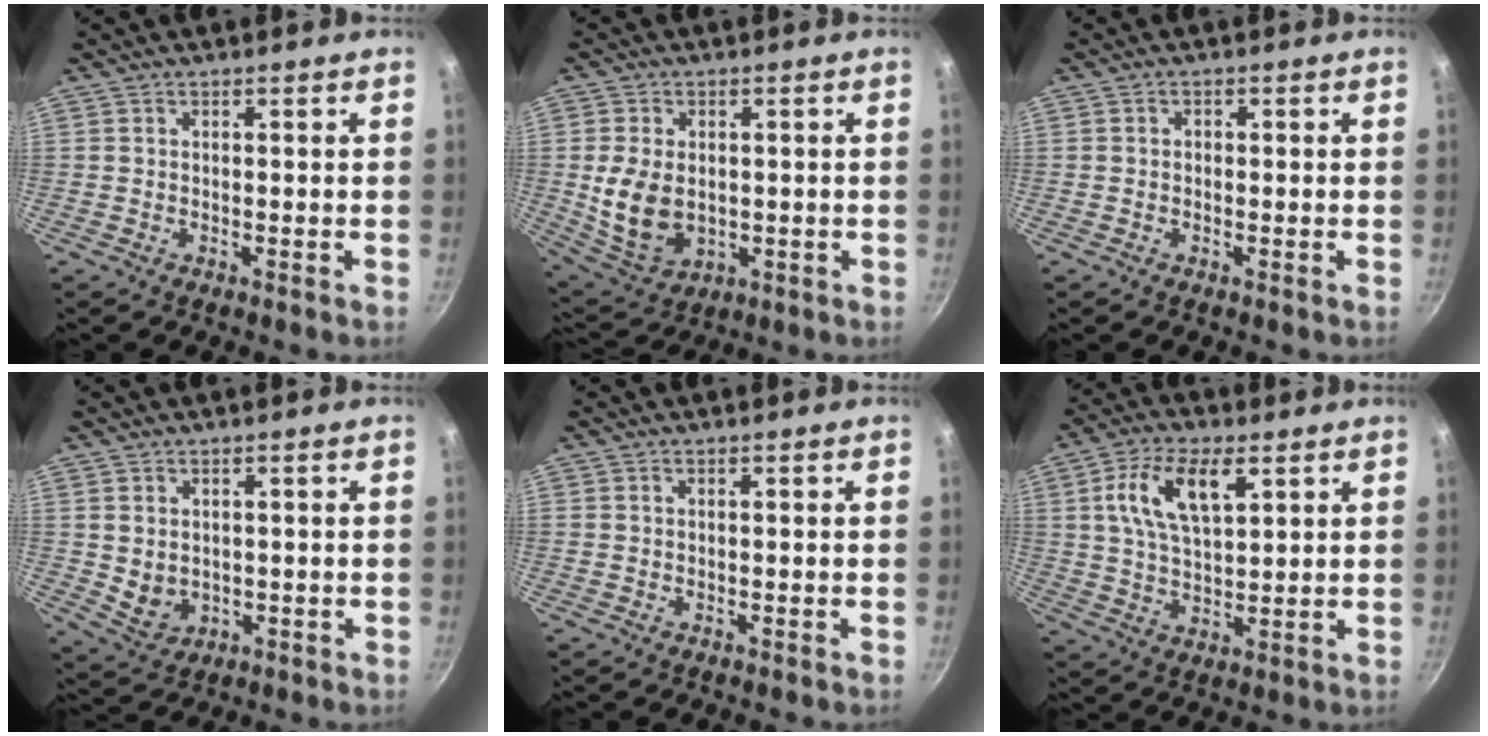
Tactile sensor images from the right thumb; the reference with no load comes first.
{"total": 10.8, "force": [-0.1, 7.6, 7.7], "torque": [-0.137, -0.011, 0.016]}
{"total": 0.8, "force": [-0.2, 0.7, 0.4], "torque": [-0.004, 0.003, -0.005]}
{"total": 4.9, "force": [0.6, 4.0, 2.8], "torque": [-0.037, -0.009, 0.024]}
{"total": 0.0}
{"total": 11.7, "force": [4.4, 5.8, 9.2], "torque": [-0.160, -0.004, 0.080]}